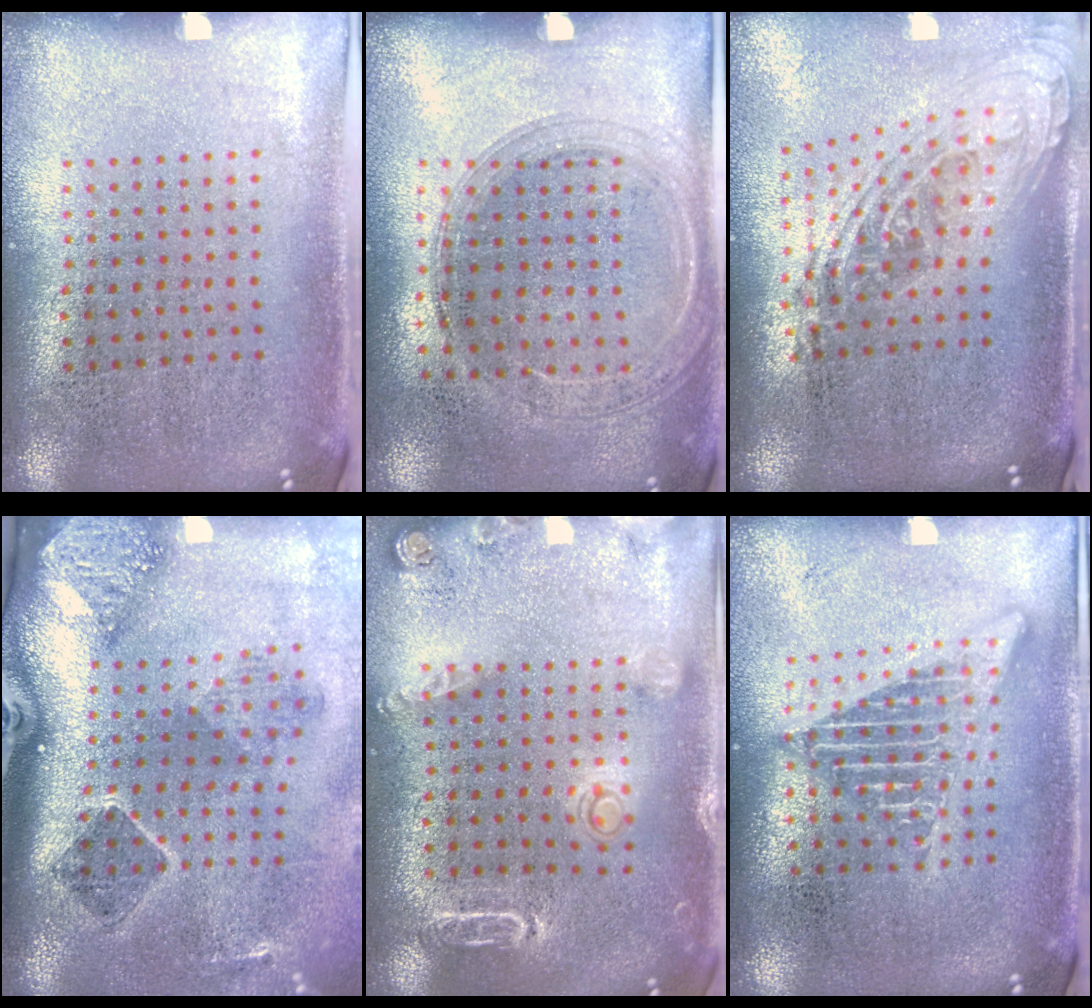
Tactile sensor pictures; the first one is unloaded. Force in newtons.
{"total": 1.5, "press": 1.4, "slide": 0.3}
{"total": 2.1, "press": 1.6, "slide": 1.4}
{"total": 3.0, "press": 2.0, "slide": 2.3}
{"total": 1.8, "press": 1.8, "slide": 0.3}
{"total": 2.6, "press": 2.6, "slide": 0.3}